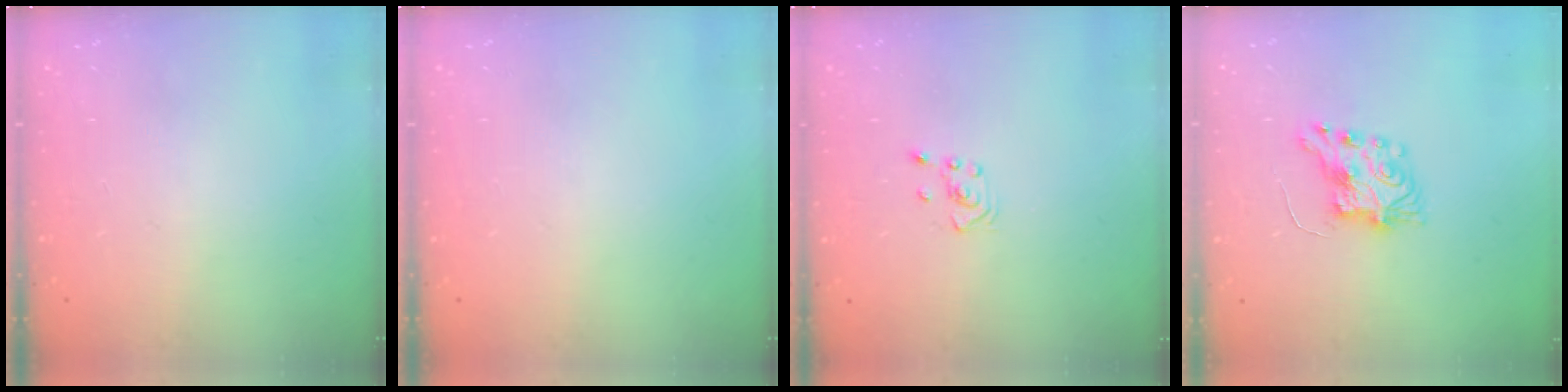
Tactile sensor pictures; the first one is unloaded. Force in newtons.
{"total": 0.0}
{"total": 2.6, "press": 2.4, "slide": 1.0}
{"total": 7.8, "press": 7.7, "slide": 0.4}